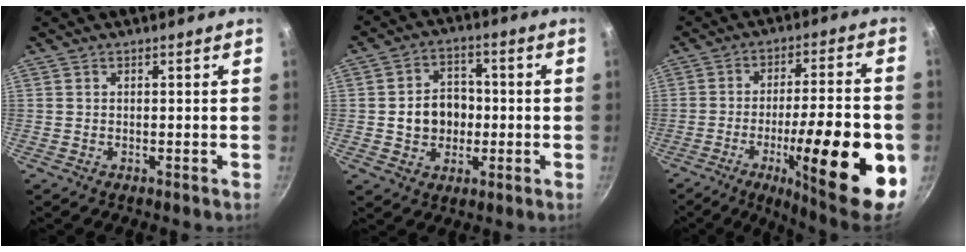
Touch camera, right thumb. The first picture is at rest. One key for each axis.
{"total": 9.1, "fx": -0.5, "fy": 7.5, "fz": 5.1, "tx": -0.052, "ty": 0.017, "tz": -0.011}
{"total": 24.2, "fx": -7.4, "fy": 6.0, "fz": 22.2, "tx": -0.299, "ty": 0.023, "tz": -0.102}